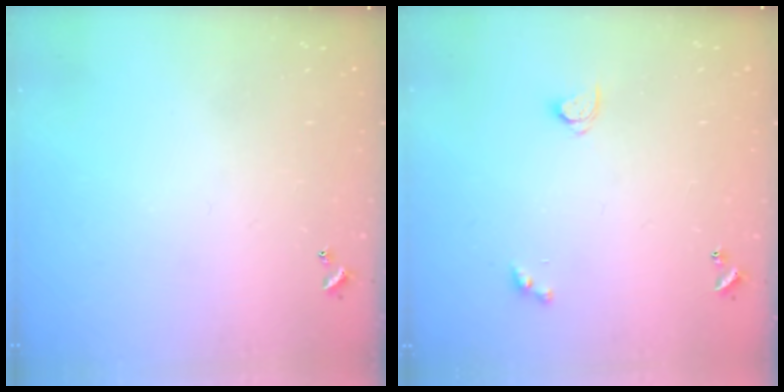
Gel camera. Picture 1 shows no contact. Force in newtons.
{"total": 2.8, "press": 2.8, "slide": 0.3}